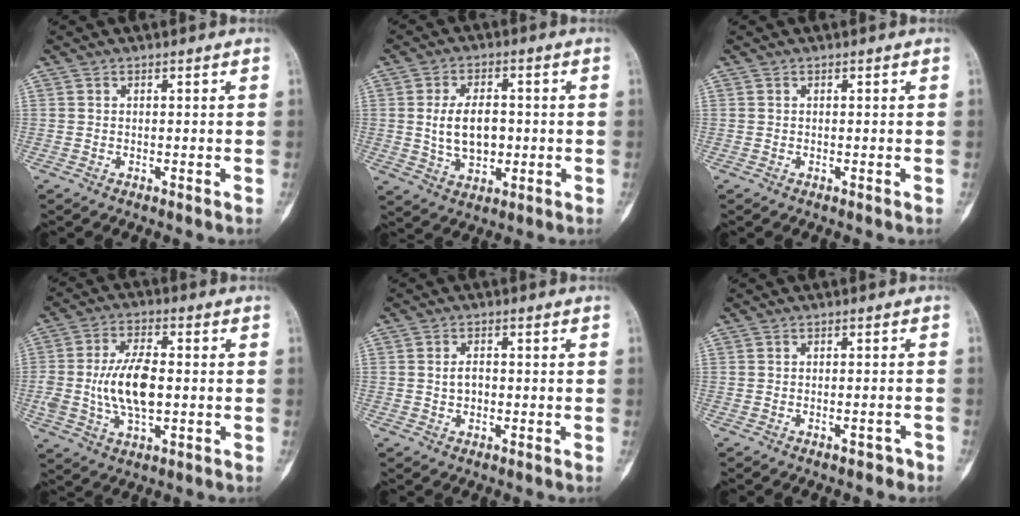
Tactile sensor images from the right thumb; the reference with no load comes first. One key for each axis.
{"total": 9.1, "fx": 0.0, "fy": 5.7, "fz": 7.1, "tx": -0.106, "ty": 0.002, "tz": 0.006}
{"total": 0.0}
{"total": 11.5, "fx": -0.5, "fy": 5.7, "fz": 9.9, "tx": -0.190, "ty": 0.006, "tz": -0.007}
{"total": 2.5, "fx": -0.1, "fy": 1.8, "fz": 1.8, "tx": -0.023, "ty": 0.005, "tz": -0.003}
{"total": 2.1, "fx": -1.5, "fy": 0.9, "fz": 1.2, "tx": -0.016, "ty": 0.020, "tz": -0.014}